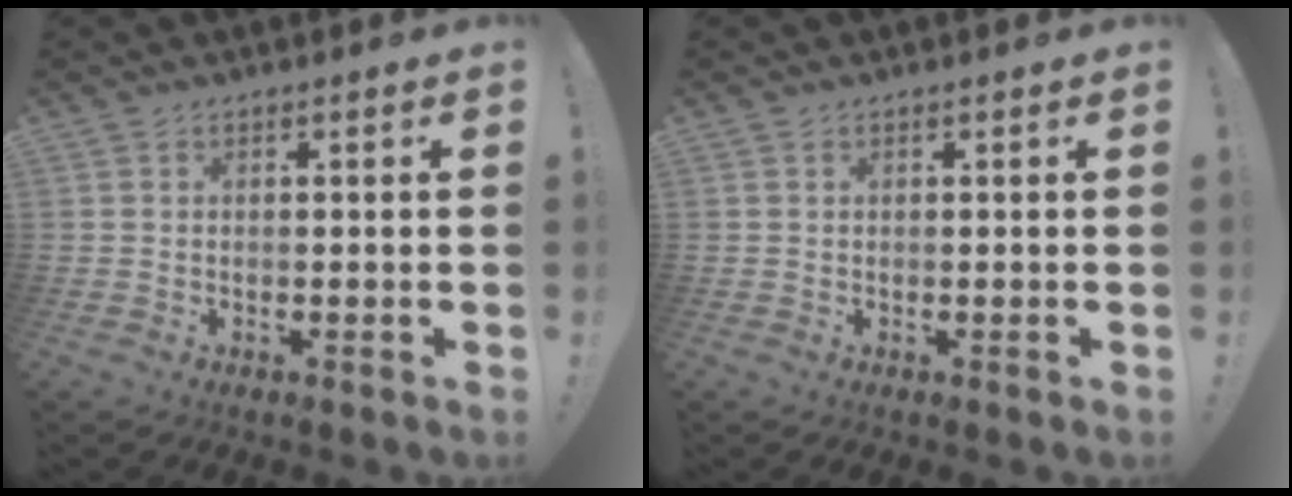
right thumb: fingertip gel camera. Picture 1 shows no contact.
{"total": 0.0}